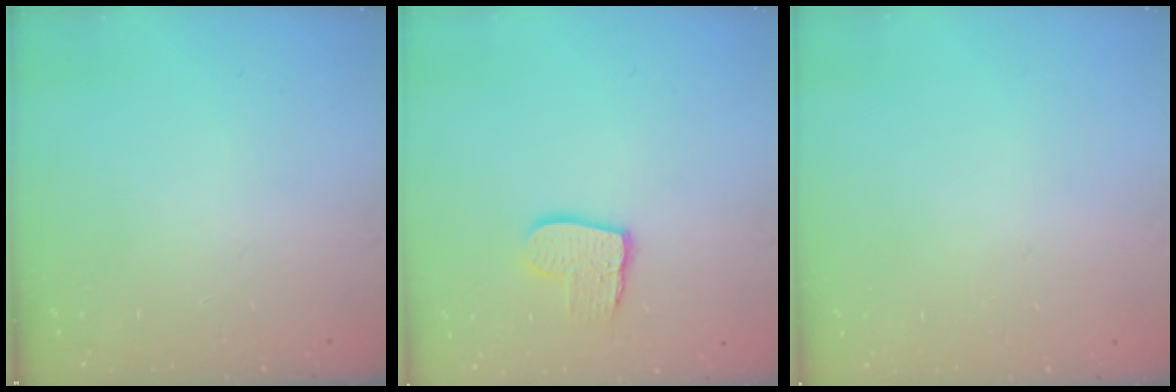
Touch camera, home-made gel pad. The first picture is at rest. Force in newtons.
{"total": 9.8, "press": 9.8, "slide": 0.9}
{"total": 0.0}